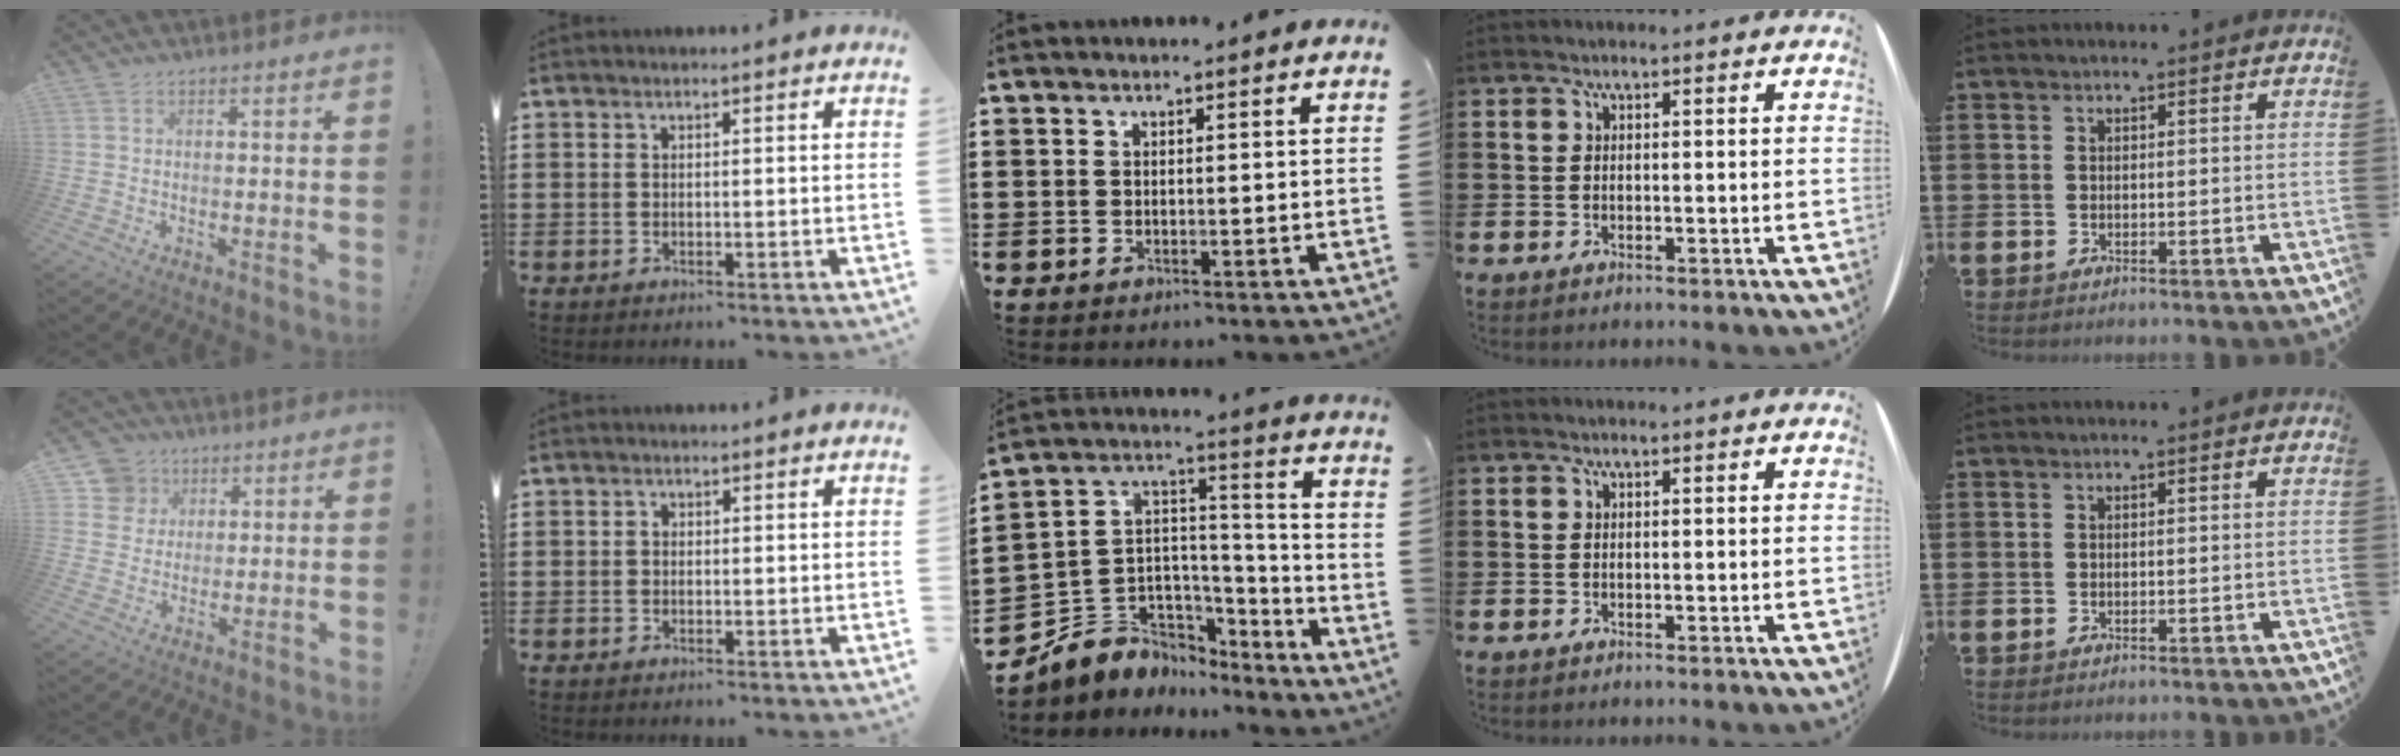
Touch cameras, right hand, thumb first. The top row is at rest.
{"thumb": {"total": 8.8, "force": [3.9, 7.7, 1.4], "torque": [-0.022, -0.023, 0.080]}, "index": {"total": 0.6, "force": [-0.1, 0.5, 0.2], "torque": [-0.005, 0.002, -0.004]}, "middle": {"total": 6.0, "force": [-3.6, 4.7, -0.7], "torque": [-0.027, -0.017, -0.075]}}